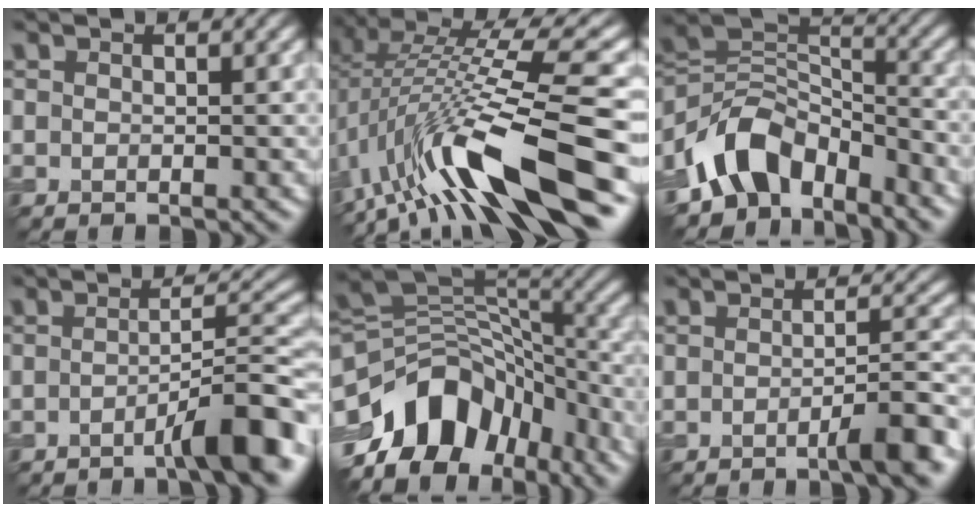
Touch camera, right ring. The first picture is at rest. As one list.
[{"total": 12.8, "force": [-4.3, 3.2, 11.6], "torque": [-0.213, 0.013, -0.065]}, {"total": 8.8, "force": [-5.6, 5.1, 4.6], "torque": [-0.064, 0.001, -0.110]}, {"total": 5.7, "force": [-2.8, 0.9, 4.9], "torque": [-0.062, 0.014, -0.050]}, {"total": 12.1, "force": [-5.7, 8.2, 6.9], "torque": [-0.126, 0.011, -0.105]}, {"total": 4.1, "force": [-1.9, 0.7, 3.6], "torque": [-0.044, 0.010, -0.041]}]